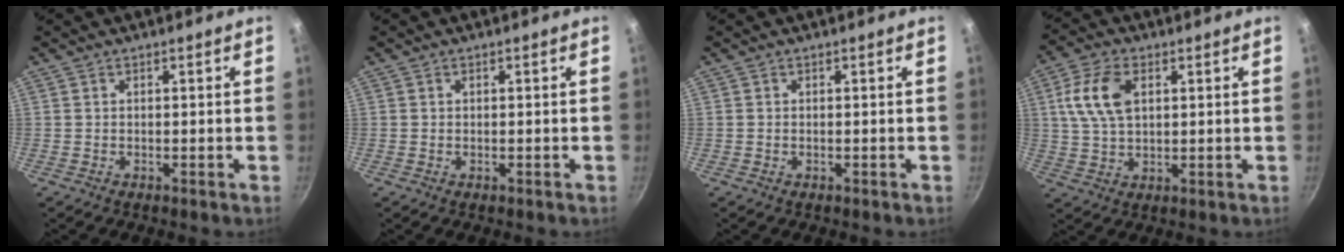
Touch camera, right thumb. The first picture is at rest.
{"total": 0.0}
{"total": 0.0}
{"total": 10.0, "force": [2.8, 5.9, 7.6], "torque": [-0.140, 0.003, 0.050]}